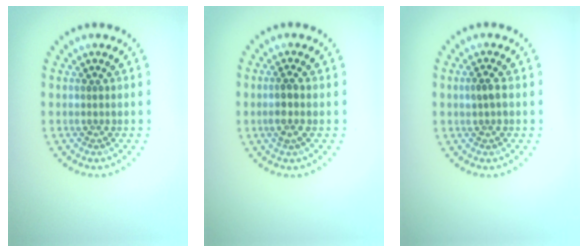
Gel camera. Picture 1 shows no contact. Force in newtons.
{"total": 1.9, "press": 1.7, "slide": 0.8}
{"total": 1.3, "press": 1.2, "slide": 0.3}